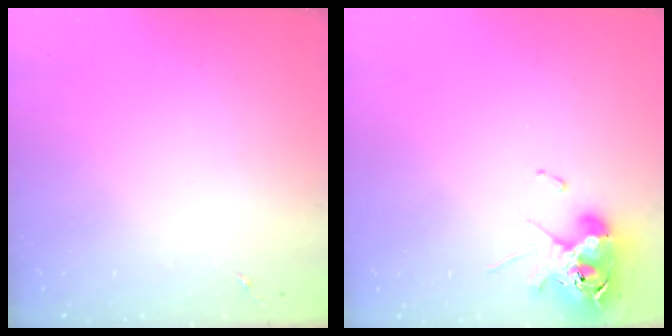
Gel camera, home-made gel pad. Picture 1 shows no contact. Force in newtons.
{"total": 11.3, "press": 11.2, "slide": 1.7}